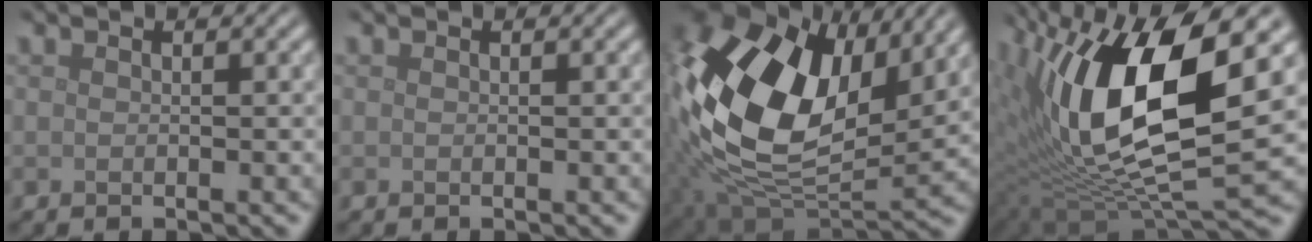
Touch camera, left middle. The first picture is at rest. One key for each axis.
{"total": 0.0}
{"total": 16.7, "fx": 4.4, "fy": 10.5, "fz": 12.3, "tx": -0.269, "ty": 0.013, "tz": 0.075}
{"total": 15.6, "fx": 3.8, "fy": 5.6, "fz": 14.1, "tx": -0.265, "ty": 0.003, "tz": 0.065}